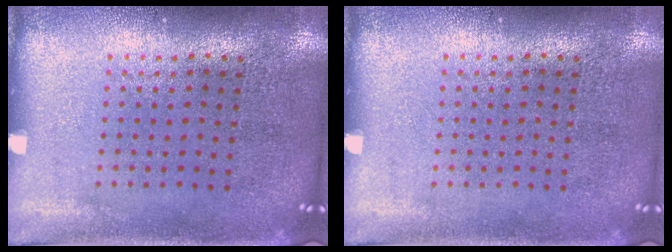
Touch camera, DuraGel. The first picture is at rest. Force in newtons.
{"total": 0.0}